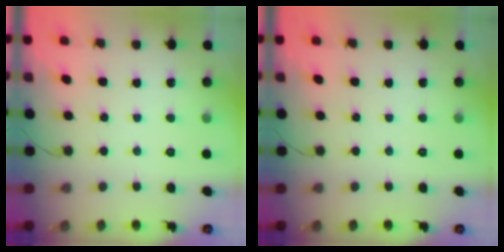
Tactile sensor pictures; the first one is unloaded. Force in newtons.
{"total": 0.0}